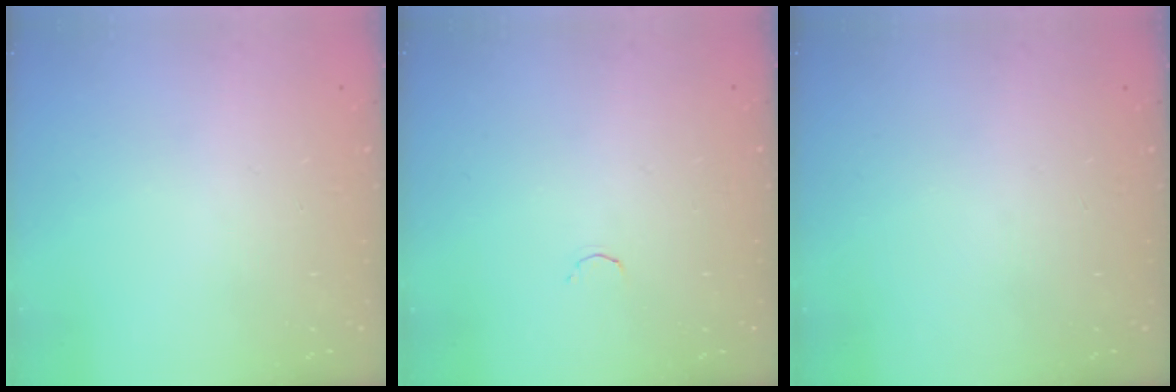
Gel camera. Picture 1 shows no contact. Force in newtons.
{"total": 1.8, "press": 1.7, "slide": 0.4}
{"total": 0.0}